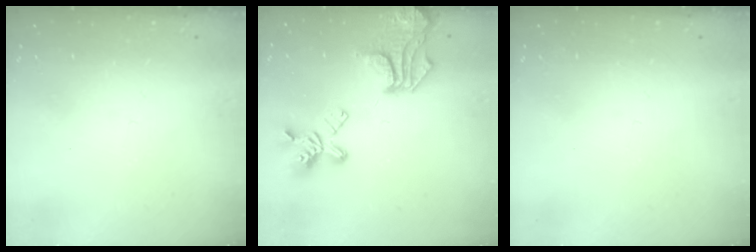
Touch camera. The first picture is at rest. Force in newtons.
{"total": 11.7, "press": 11.4, "slide": 2.8}
{"total": 0.0}